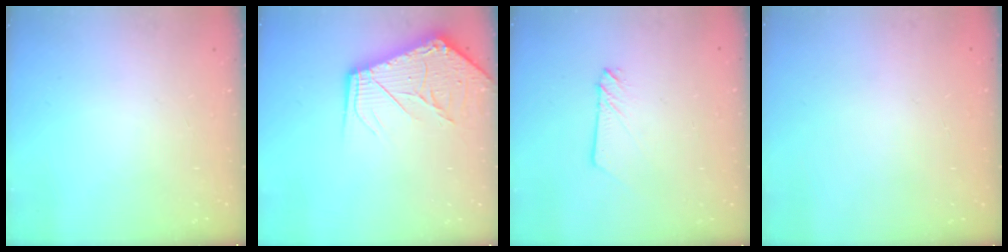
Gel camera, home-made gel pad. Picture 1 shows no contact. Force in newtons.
{"total": 13.0, "press": 13.0, "slide": 1.5}
{"total": 2.1, "press": 2.1, "slide": 0.1}
{"total": 0.0}